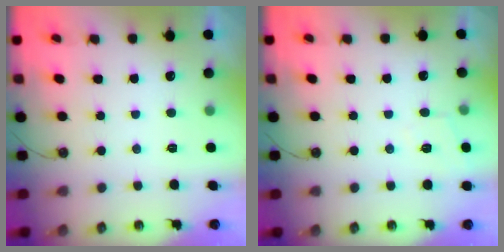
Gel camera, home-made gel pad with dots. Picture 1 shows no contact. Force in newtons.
{"total": 4.9, "press": 4.8, "slide": 0.8}